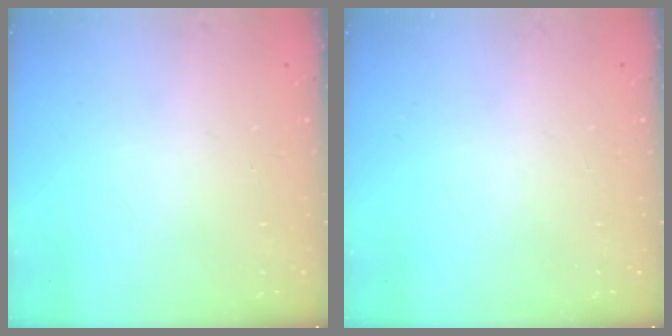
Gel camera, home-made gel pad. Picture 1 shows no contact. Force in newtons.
{"total": 0.0}